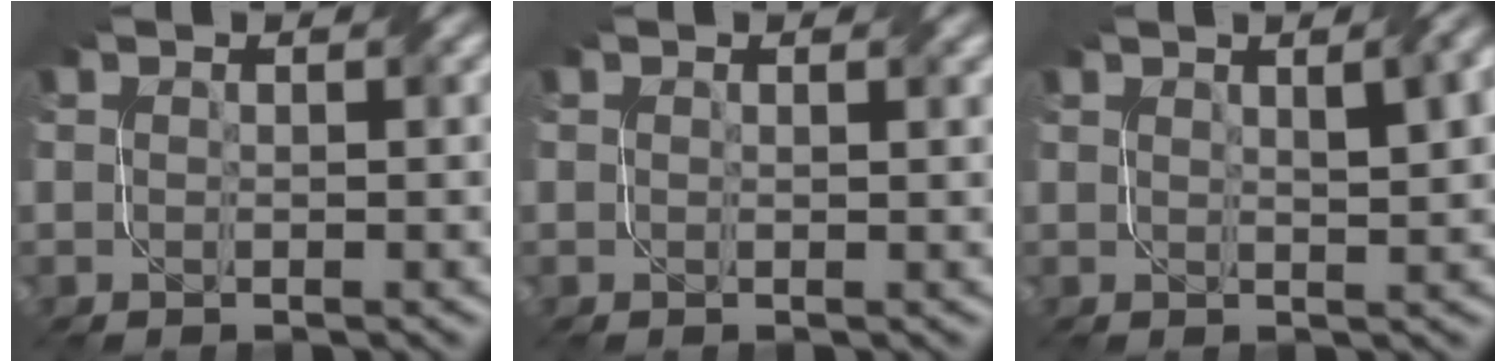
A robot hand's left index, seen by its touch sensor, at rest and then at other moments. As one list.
[{"total": 0.5, "force": [0.5, 0.1, 0.2], "torque": [-0.002, -0.001, 0.008]}, {"total": 5.1, "force": [2.2, 1.7, 4.3], "torque": [-0.036, 0.018, 0.024]}]